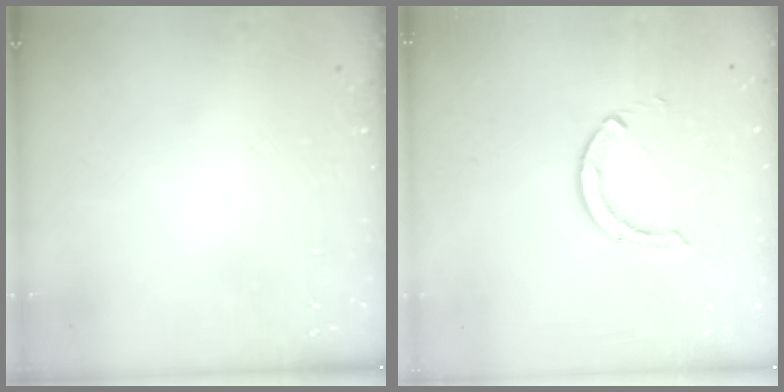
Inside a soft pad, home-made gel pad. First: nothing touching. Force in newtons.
{"total": 2.9, "press": 2.9, "slide": 0.4}